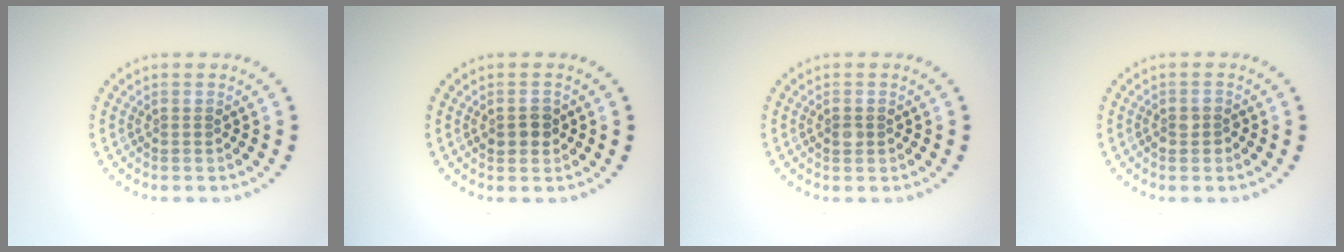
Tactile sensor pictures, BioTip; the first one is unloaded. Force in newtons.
{"total": 1.7, "press": 1.7, "slide": 0.1}
{"total": 1.0, "press": 1.0, "slide": 0.1}
{"total": 1.4, "press": 1.3, "slide": 0.6}